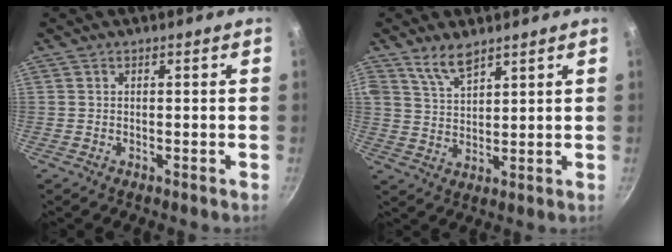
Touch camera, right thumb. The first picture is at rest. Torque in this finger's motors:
{"motor_torque": [-1.19, 1.66, 1.09, 1.25, 0.46]}